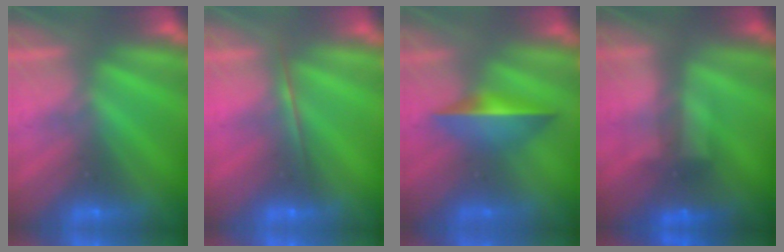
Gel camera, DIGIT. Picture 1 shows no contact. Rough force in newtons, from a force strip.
{"total": 1.6}
{"total": 1.5}
{"total": 4.5}